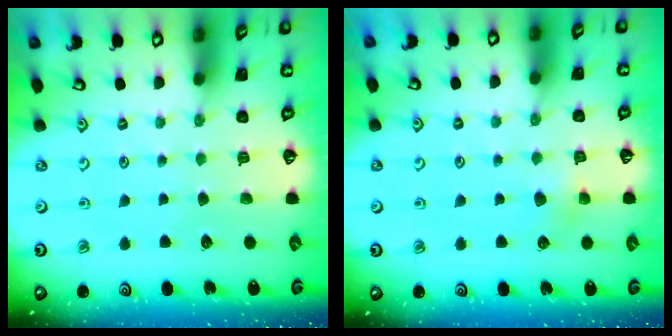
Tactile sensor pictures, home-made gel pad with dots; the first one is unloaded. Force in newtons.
{"total": 4.0, "press": 4.0, "slide": 0.4}